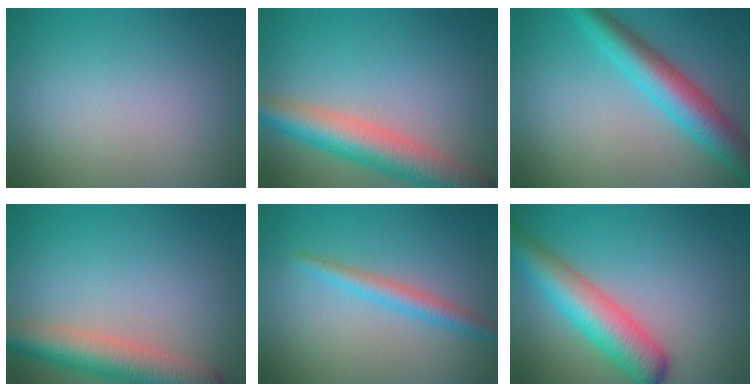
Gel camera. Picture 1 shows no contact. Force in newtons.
{"total": 6.2, "press": 6.2, "slide": 0.2}
{"total": 6.3, "press": 6.3, "slide": 0.0}
{"total": 5.7, "press": 5.7, "slide": 0.3}
{"total": 2.4, "press": 2.4, "slide": 0.1}
{"total": 6.5, "press": 6.5, "slide": 0.5}